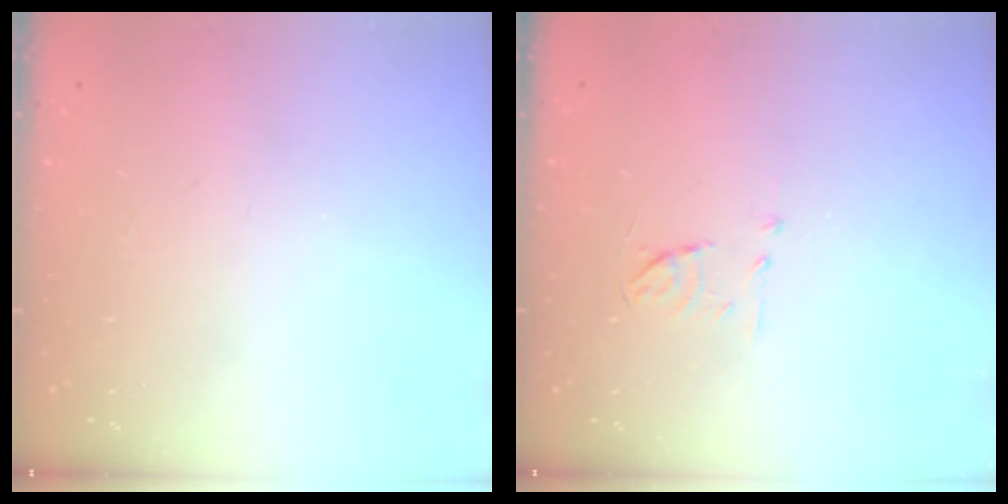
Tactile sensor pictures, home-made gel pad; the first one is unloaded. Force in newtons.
{"total": 5.3, "press": 5.2, "slide": 0.8}